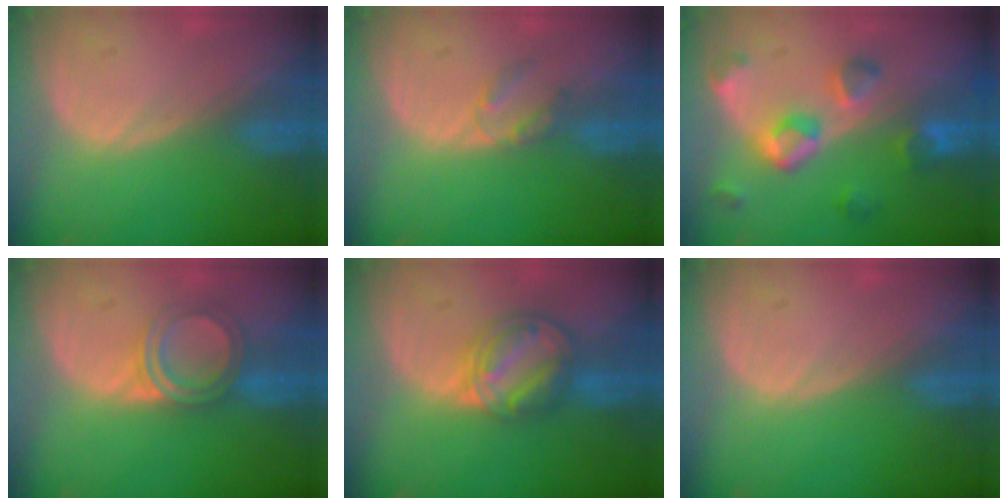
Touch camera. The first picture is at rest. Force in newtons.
{"total": 2.5, "press": 2.5, "slide": 0.3}
{"total": 7.3, "press": 7.1, "slide": 1.7}
{"total": 5.0, "press": 4.7, "slide": 1.6}
{"total": 7.8, "press": 6.7, "slide": 3.8}
{"total": 0.0}